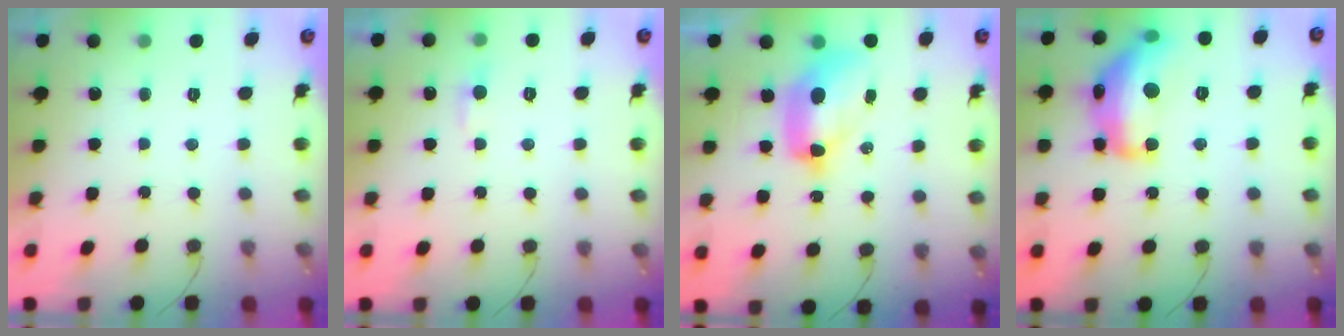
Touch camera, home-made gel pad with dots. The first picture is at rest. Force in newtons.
{"total": 4.1, "press": 4.0, "slide": 0.5}
{"total": 11.1, "press": 11.0, "slide": 1.2}
{"total": 18.6, "press": 18.6, "slide": 1.0}